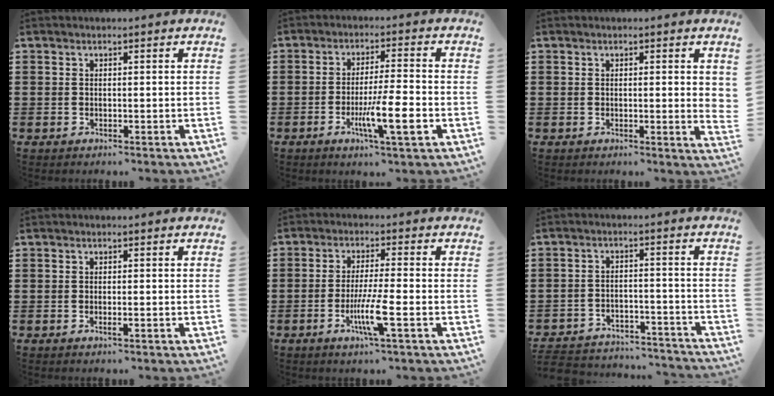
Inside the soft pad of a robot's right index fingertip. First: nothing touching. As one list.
[{"total": 8.1, "force": [-2.8, 0.9, 7.5], "torque": [-0.133, -0.011, -0.048]}, {"total": 1.6, "force": [0.2, 0.1, 1.6], "torque": [-0.031, -0.001, 0.004]}, {"total": 0.8, "force": [-0.3, 0.0, 0.7], "torque": [-0.013, -0.003, -0.005]}, {"total": 6.9, "force": [-2.3, 0.4, 6.5], "torque": [-0.126, -0.019, -0.044]}, {"total": 4.5, "force": [-4.4, 0.6, 0.6], "torque": [-0.021, 0.002, -0.093]}]